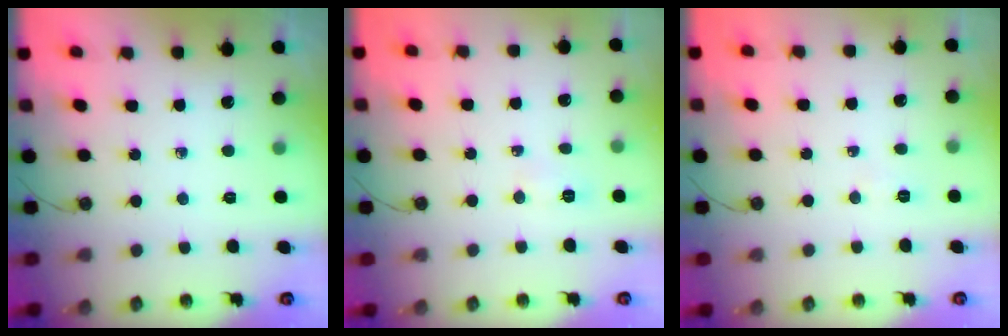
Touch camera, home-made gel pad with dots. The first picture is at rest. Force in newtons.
{"total": 4.3, "press": 4.1, "slide": 1.0}
{"total": 16.1, "press": 5.3, "slide": 15.2}